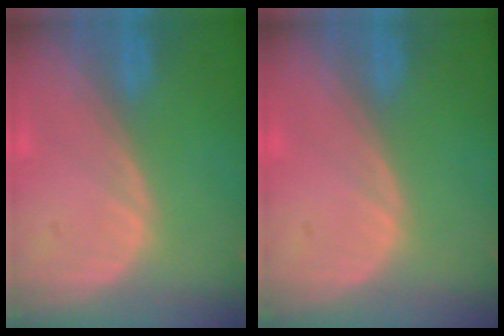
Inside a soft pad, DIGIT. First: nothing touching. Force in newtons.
{"total": 0.0}